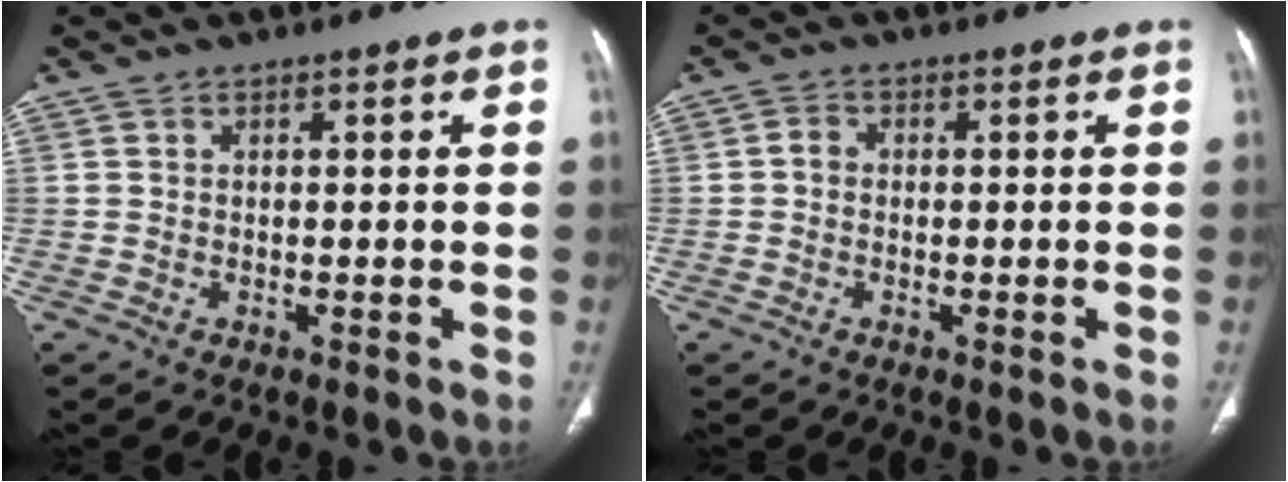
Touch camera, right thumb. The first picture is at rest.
{"total": 1.6, "force": [-0.3, 1.3, 0.9], "torque": [-0.010, 0.004, -0.010]}